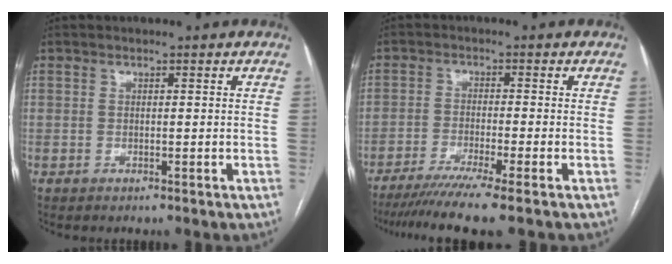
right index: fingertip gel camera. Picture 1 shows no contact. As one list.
[{"total": 8.5, "force": [-6.6, -1.3, 5.2], "torque": [-0.071, -0.025, -0.107]}]